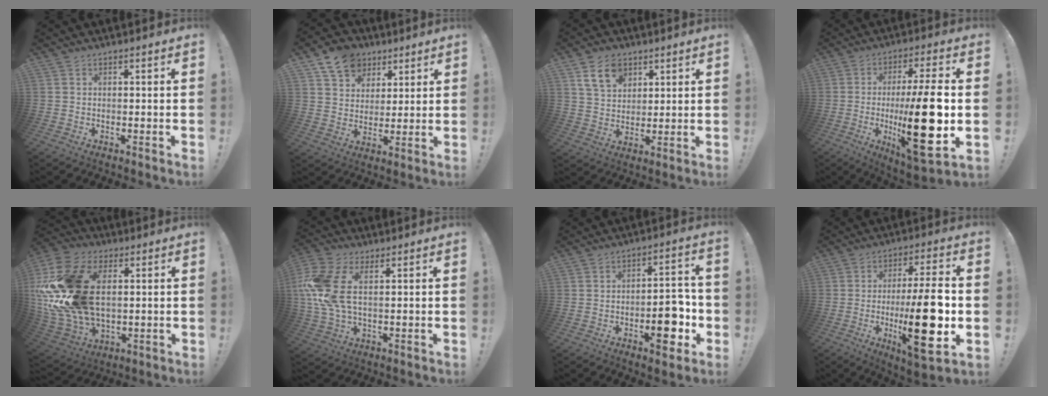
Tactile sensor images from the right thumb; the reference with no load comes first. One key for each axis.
{"total": 11.6, "fx": 6.9, "fy": 8.6, "fz": 3.6, "tx": -0.052, "ty": -0.042, "tz": 0.134}
{"total": 10.1, "fx": 5.3, "fy": 7.1, "fz": 4.9, "tx": -0.078, "ty": -0.015, "tz": 0.103}
{"total": 24.4, "fx": -3.1, "fy": 6.2, "fz": 23.4, "tx": -0.398, "ty": -0.008, "tz": -0.046}
{"total": 28.3, "fx": 3.2, "fy": 18.4, "fz": 21.3, "tx": -0.410, "ty": -0.001, "tz": 0.069}
{"total": 13.4, "fx": 3.1, "fy": 7.4, "fz": 10.7, "tx": -0.225, "ty": -0.006, "tz": 0.061}
{"total": 11.8, "fx": -3.9, "fy": 4.9, "fz": 10.0, "tx": -0.123, "ty": 0.018, "tz": -0.063}
{"total": 21.8, "fx": -3.9, "fy": 5.5, "fz": 20.8, "tx": -0.346, "ty": 0.001, "tz": -0.056}